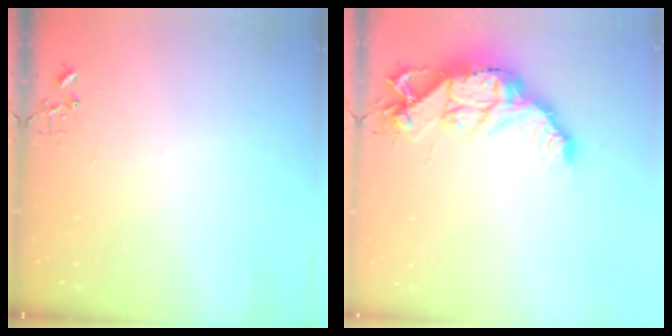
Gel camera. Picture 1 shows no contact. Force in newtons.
{"total": 16.7, "press": 16.6, "slide": 1.4}